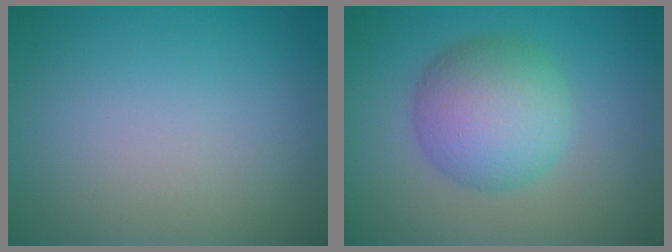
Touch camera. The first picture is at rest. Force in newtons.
{"total": 6.1, "press": 6.1, "slide": 0.1}